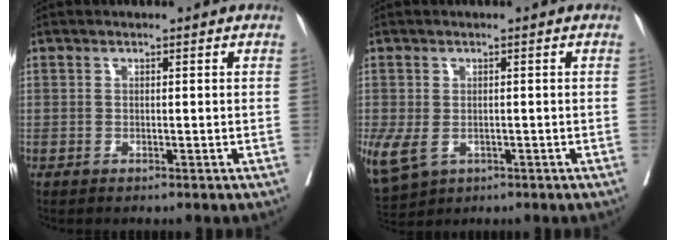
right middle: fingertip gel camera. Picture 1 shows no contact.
{"total": 9.3, "force": [-3.3, 6.8, 5.5], "torque": [-0.159, -0.011, -0.045]}